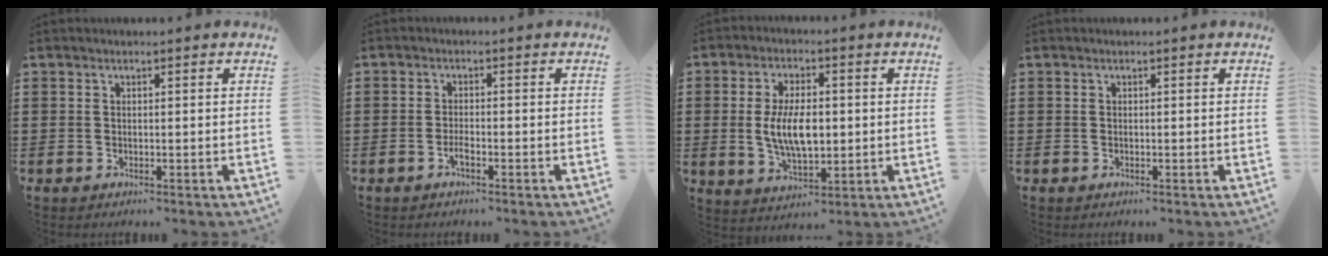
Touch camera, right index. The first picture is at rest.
{"total": 1.8, "force": [-1.1, 0.3, 1.4], "torque": [-0.029, -0.006, -0.018]}
{"total": 8.2, "force": [0.1, 4.0, 7.2], "torque": [-0.147, 0.000, -0.004]}
{"total": 0.0}